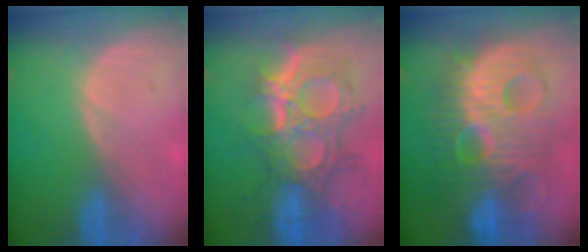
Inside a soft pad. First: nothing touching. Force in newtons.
{"total": 12.0, "press": 10.7, "slide": 5.3}
{"total": 13.4, "press": 13.4, "slide": 1.2}